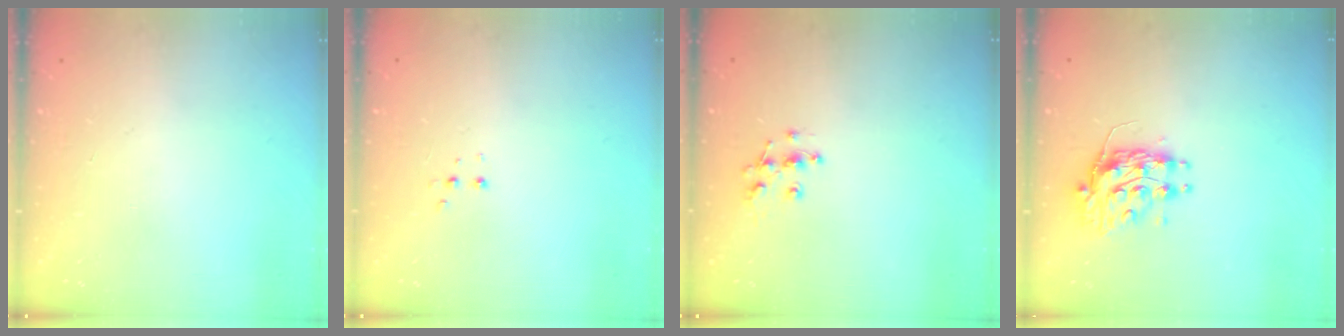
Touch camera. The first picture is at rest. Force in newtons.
{"total": 3.3, "press": 3.2, "slide": 0.7}
{"total": 7.8, "press": 7.7, "slide": 0.5}
{"total": 9.6, "press": 9.6, "slide": 0.7}